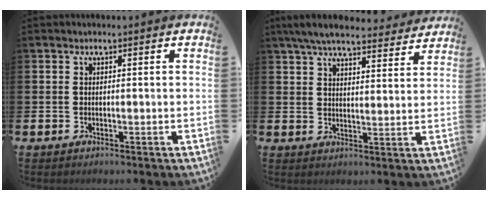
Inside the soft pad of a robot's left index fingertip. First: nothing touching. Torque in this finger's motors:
{"motor_torque": [1.15, -0.99, 0.84, 0.21]}